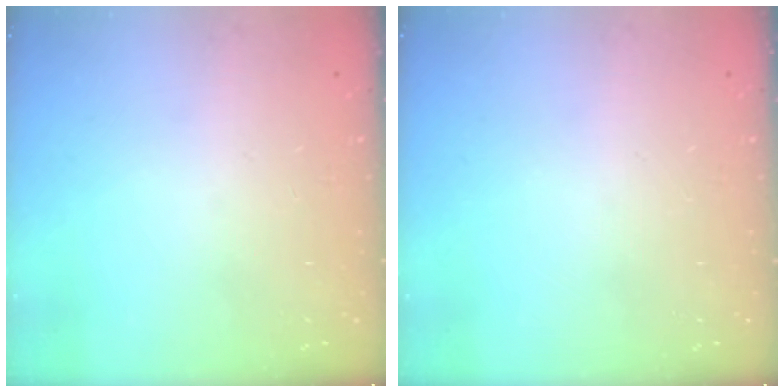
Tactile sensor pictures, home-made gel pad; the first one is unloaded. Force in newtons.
{"total": 0.0}